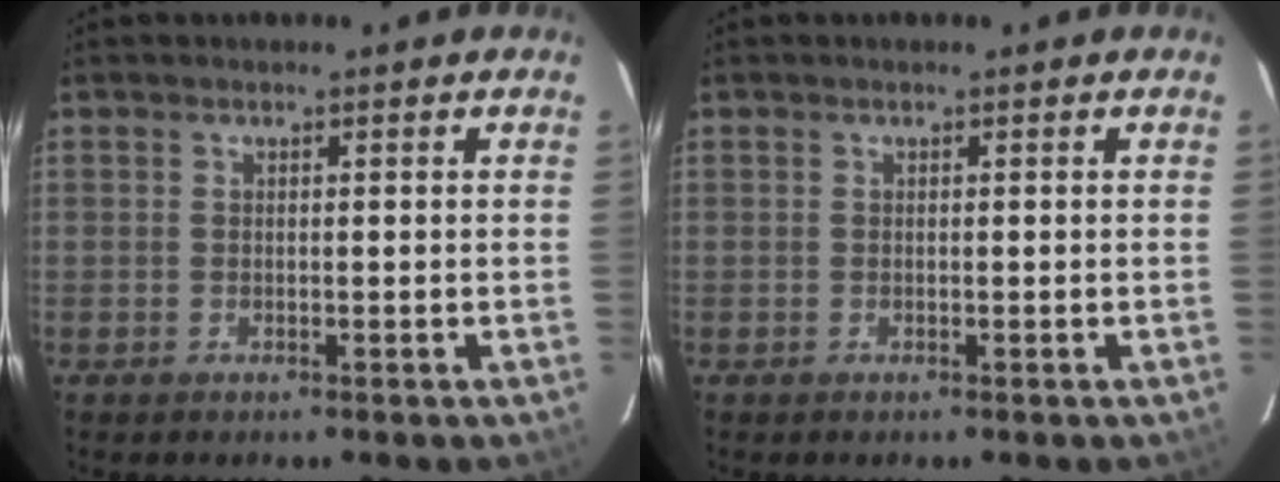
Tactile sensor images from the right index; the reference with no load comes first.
{"total": 0.0}